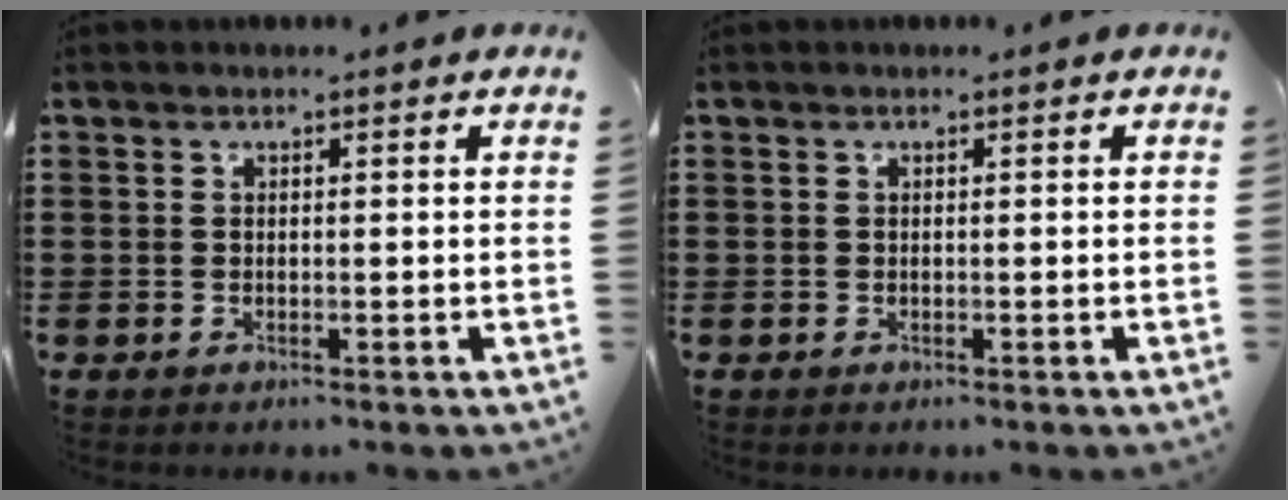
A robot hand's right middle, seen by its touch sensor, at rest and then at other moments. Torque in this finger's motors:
{"motor_torque": [-0.33, 0.04, -0.07, -0.02]}